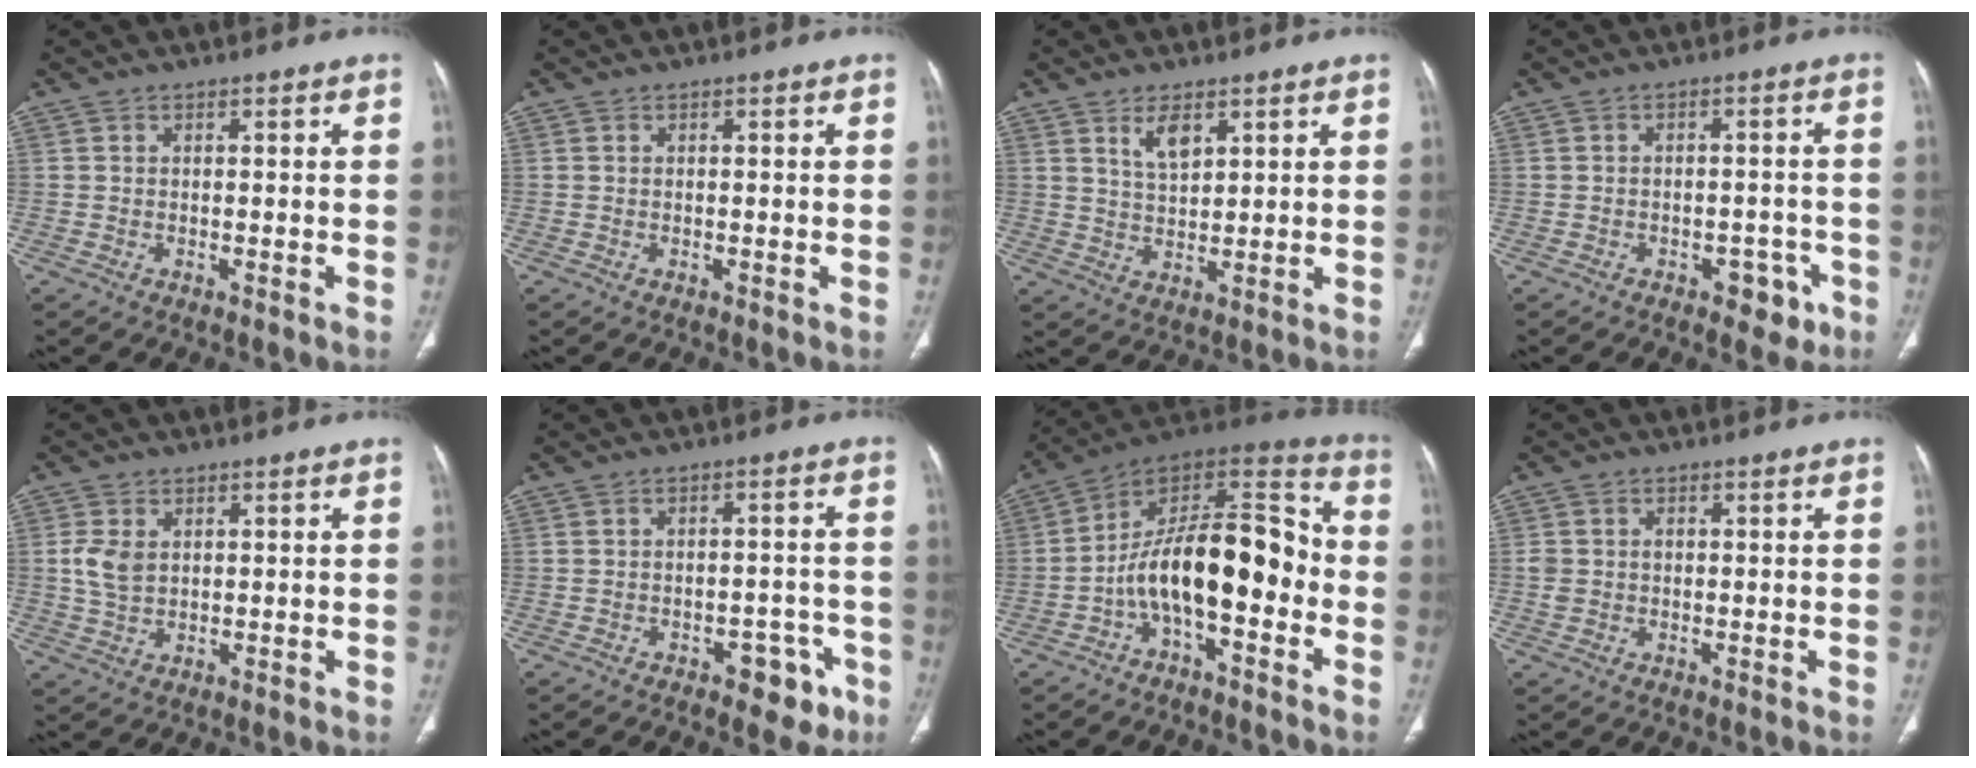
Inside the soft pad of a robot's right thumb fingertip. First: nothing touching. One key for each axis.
{"total": 0.0}
{"total": 4.8, "fx": 2.7, "fy": 2.1, "fz": 3.4, "tx": -0.051, "ty": -0.019, "tz": 0.055}
{"total": 5.0, "fx": -2.8, "fy": 3.1, "fz": 2.8, "tx": -0.008, "ty": 0.020, "tz": -0.034}
{"total": 4.6, "fx": 1.0, "fy": 3.2, "fz": 3.2, "tx": -0.063, "ty": -0.001, "tz": 0.025}
{"total": 6.7, "fx": -3.8, "fy": 3.8, "fz": 4.1, "tx": -0.018, "ty": 0.031, "tz": -0.045}
{"total": 18.6, "fx": -4.4, "fy": 8.4, "fz": 16.0, "tx": -0.239, "ty": 0.082, "tz": -0.080}
{"total": 2.5, "fx": 0.0, "fy": 2.1, "fz": 1.3, "tx": -0.027, "ty": 0.008, "tz": 0.002}